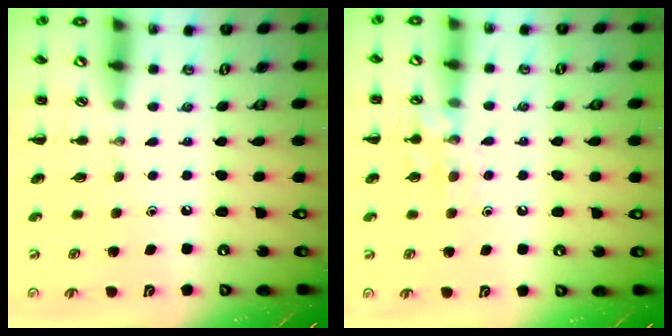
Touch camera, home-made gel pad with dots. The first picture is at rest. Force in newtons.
{"total": 8.6, "press": 8.6, "slide": 0.8}